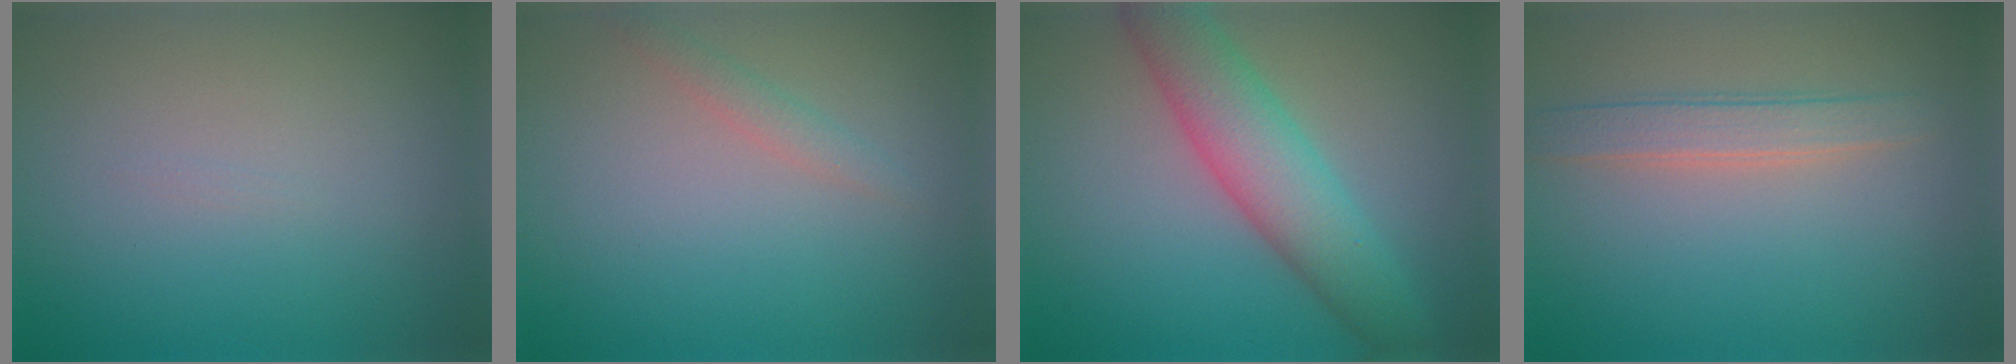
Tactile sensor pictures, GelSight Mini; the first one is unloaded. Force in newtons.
{"total": 1.3, "press": 1.3, "slide": 0.1}
{"total": 6.2, "press": 6.2, "slide": 0.2}
{"total": 2.4, "press": 2.4, "slide": 0.1}